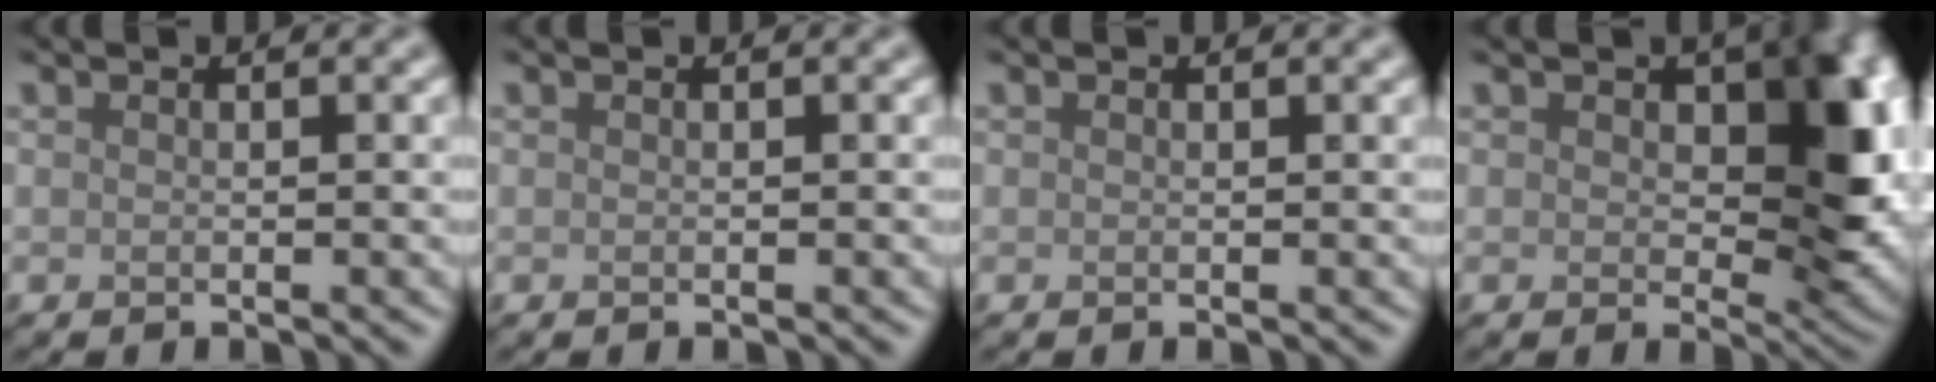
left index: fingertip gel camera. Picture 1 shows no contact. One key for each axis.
{"total": 0.0}
{"total": 0.0}
{"total": 10.0, "fx": 1.4, "fy": 5.7, "fz": 8.1, "tx": -0.103, "ty": -0.004, "tz": 0.021}